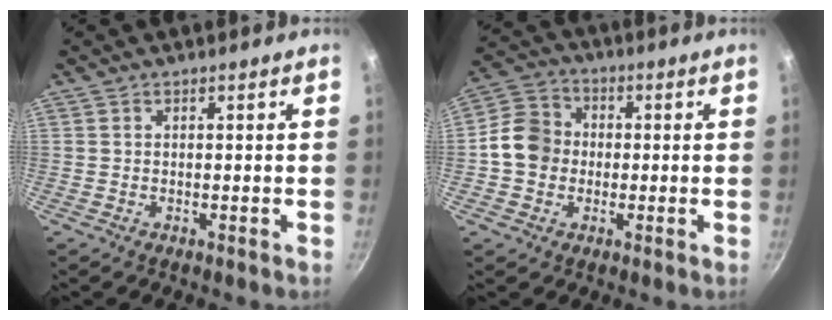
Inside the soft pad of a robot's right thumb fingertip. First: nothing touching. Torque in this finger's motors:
{"motor_torque": [0.93, 1.59, 0.52, -0.72, 0.04]}